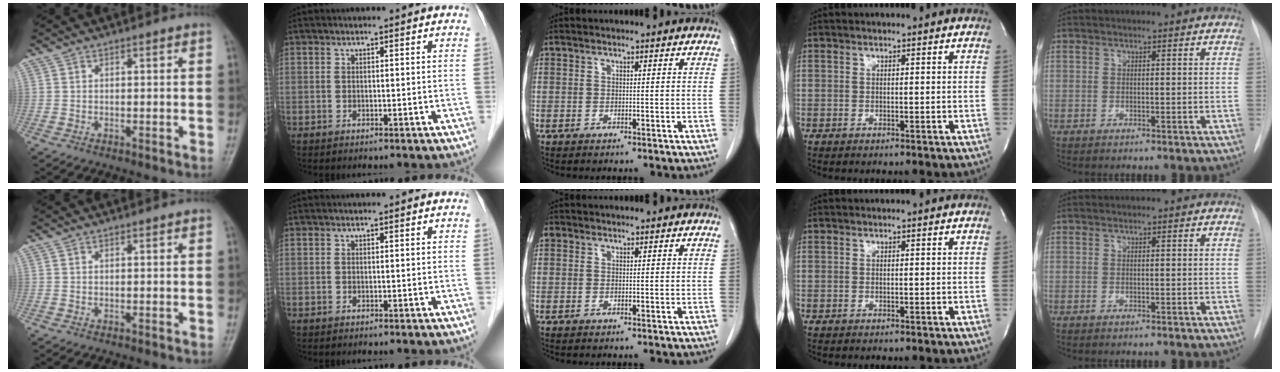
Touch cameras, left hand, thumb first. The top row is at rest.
{"middle": {"total": 1.0, "force": [0.4, 0.8, 0.2], "torque": [0.002, 0.010, 0.006]}}